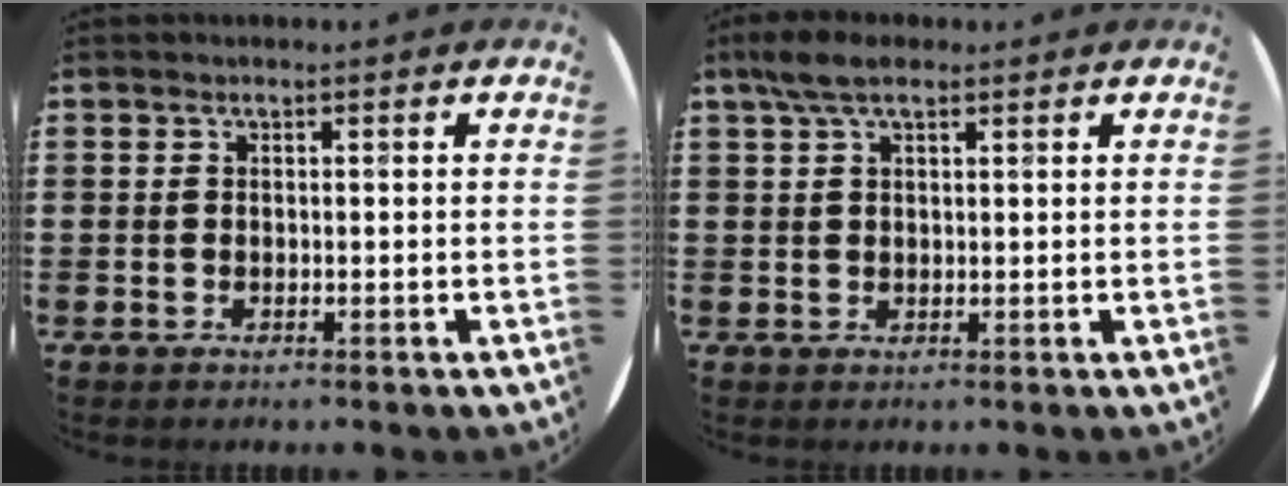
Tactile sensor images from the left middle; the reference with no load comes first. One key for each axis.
{"total": 3.9, "fx": 2.8, "fy": 1.5, "fz": 2.3, "tx": -0.051, "ty": 0.008, "tz": 0.051}